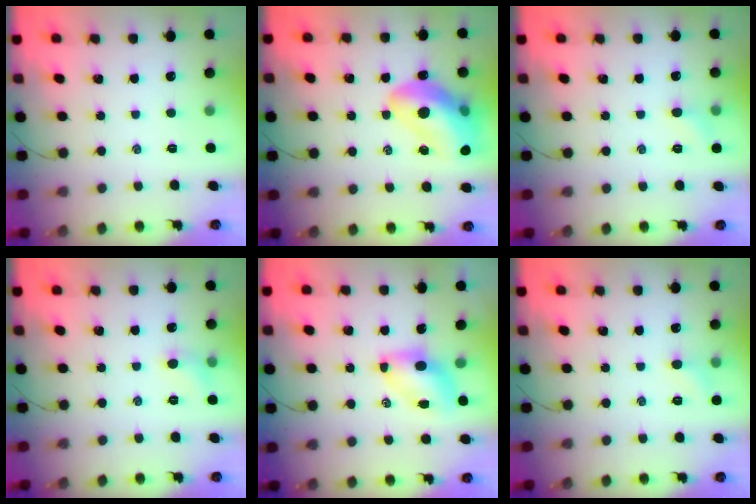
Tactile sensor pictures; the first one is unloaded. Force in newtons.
{"total": 20.4, "press": 19.8, "slide": 4.8}
{"total": 4.2, "press": 4.0, "slide": 1.2}
{"total": 5.1, "press": 4.9, "slide": 1.3}
{"total": 7.1, "press": 7.0, "slide": 0.9}
{"total": 4.2, "press": 4.0, "slide": 1.2}